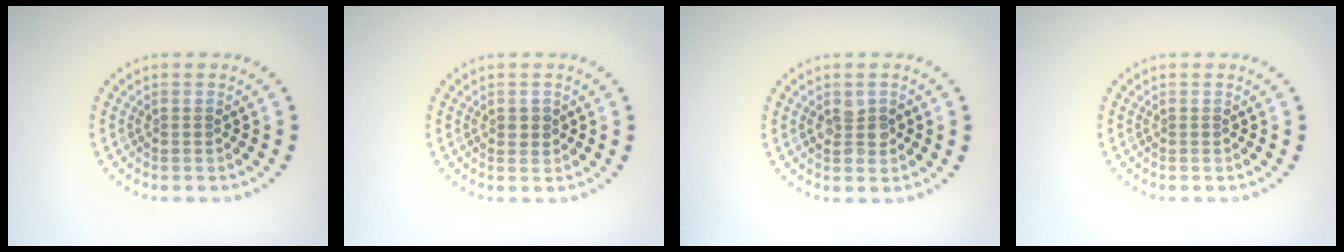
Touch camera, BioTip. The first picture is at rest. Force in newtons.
{"total": 1.1, "press": 1.1, "slide": 0.2}
{"total": 2.0, "press": 2.0, "slide": 0.2}
{"total": 0.0}